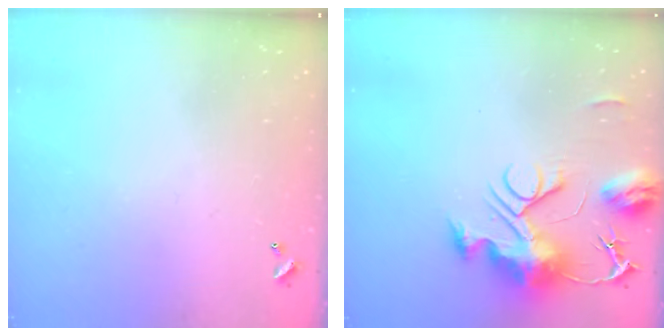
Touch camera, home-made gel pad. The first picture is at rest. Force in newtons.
{"total": 12.6, "press": 12.6, "slide": 1.2}